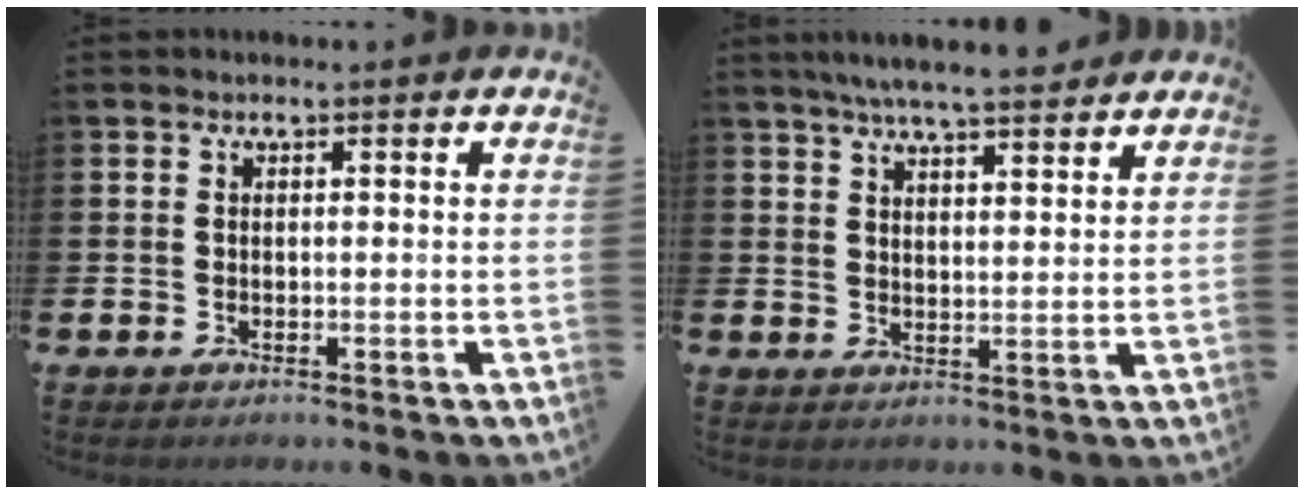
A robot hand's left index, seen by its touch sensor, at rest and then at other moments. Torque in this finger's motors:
{"motor_torque": [1.10, -1.04, 0.90, 0.21]}